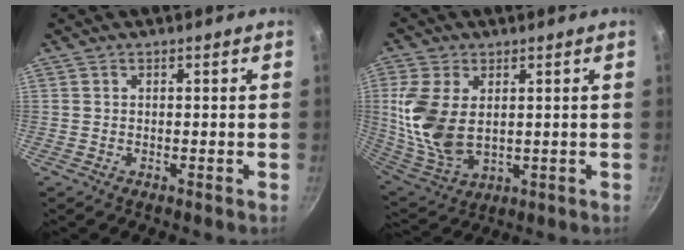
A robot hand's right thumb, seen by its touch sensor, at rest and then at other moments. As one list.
[{"total": 13.7, "force": [2.1, 8.4, 10.6], "torque": [-0.215, -0.021, 0.055]}]